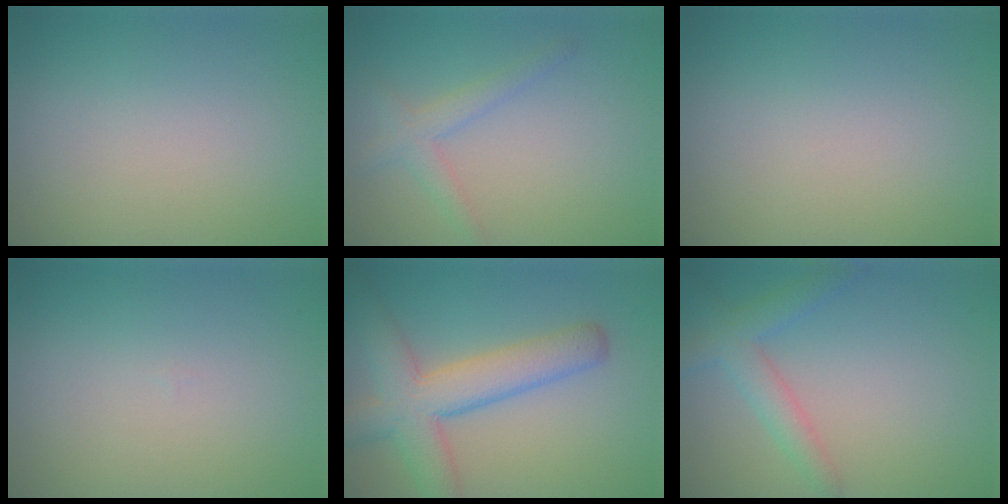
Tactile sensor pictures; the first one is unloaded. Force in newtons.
{"total": 2.2, "press": 2.2, "slide": 0.1}
{"total": 0.0}
{"total": 0.0}
{"total": 7.0, "press": 7.0, "slide": 0.3}
{"total": 2.2, "press": 2.2, "slide": 0.2}